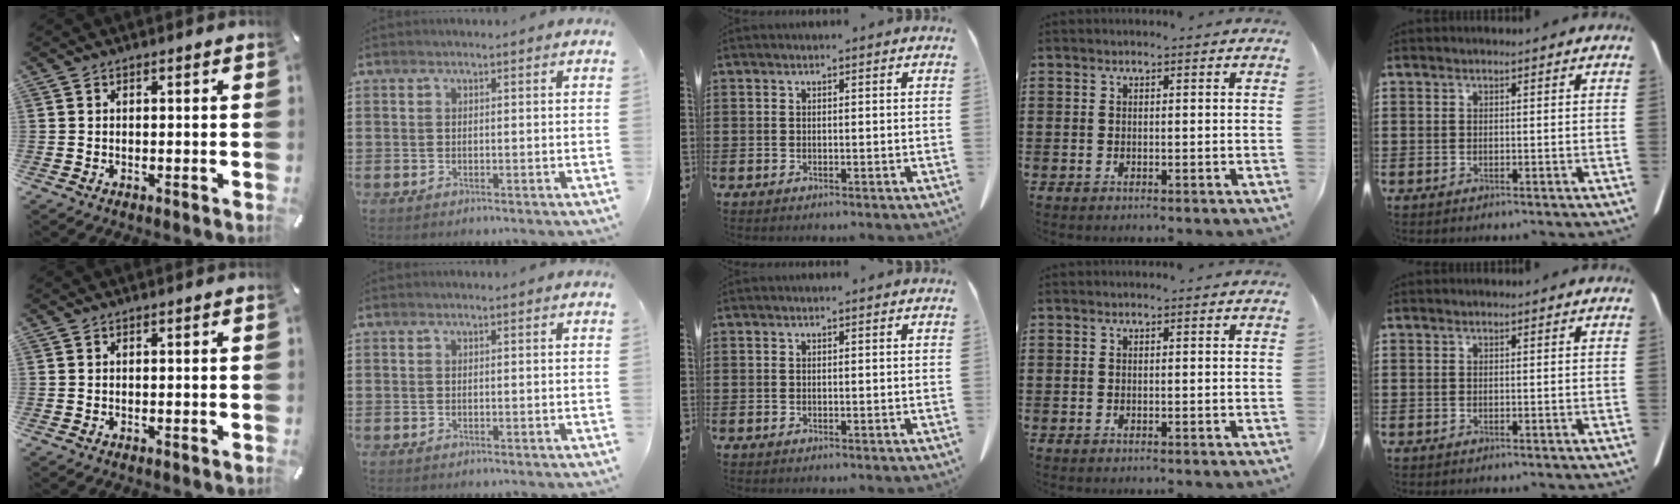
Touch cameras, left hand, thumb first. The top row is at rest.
{}